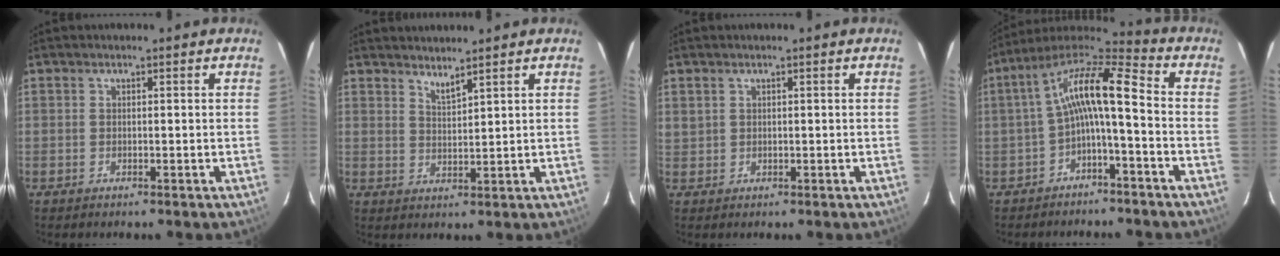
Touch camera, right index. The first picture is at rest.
{"total": 2.8, "force": [2.5, 0.0, 1.2], "torque": [-0.021, -0.003, 0.042]}
{"total": 1.2, "force": [0.8, 0.9, 0.3], "torque": [-0.003, 0.006, 0.017]}
{"total": 11.0, "force": [-1.7, 2.4, 10.6], "torque": [-0.216, 0.025, -0.038]}